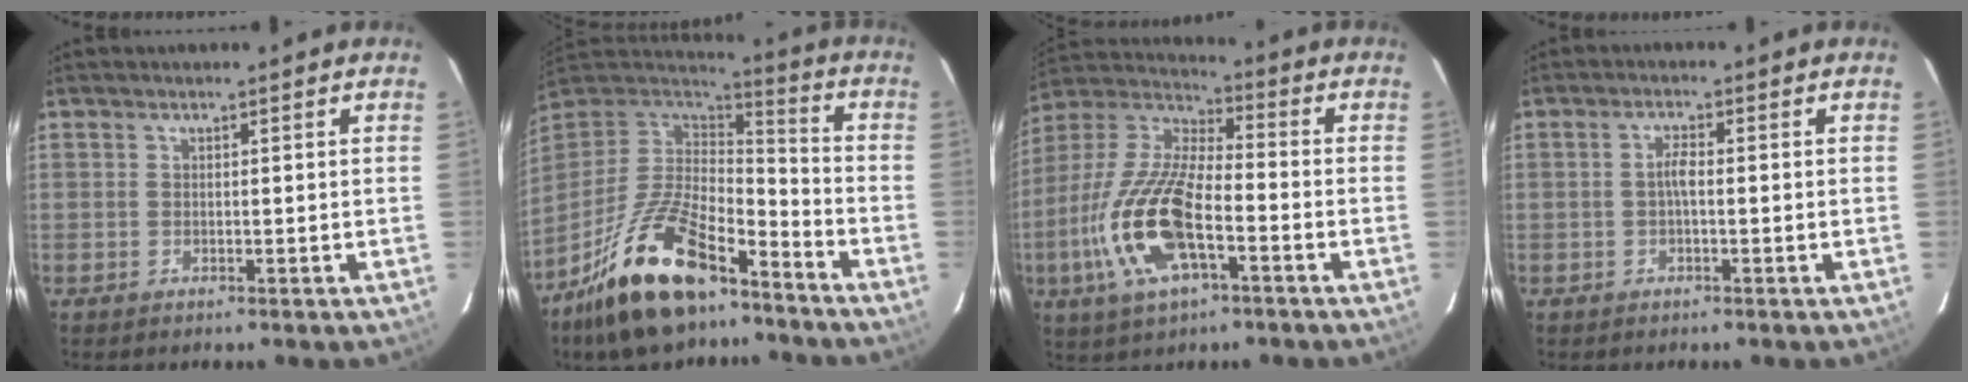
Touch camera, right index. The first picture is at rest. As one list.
[{"total": 22.2, "force": [-14.8, 8.9, 13.9], "torque": [-0.278, -0.016, -0.256]}, {"total": 18.2, "force": [-6.3, 6.8, 15.6], "torque": [-0.335, -0.012, -0.126]}, {"total": 2.0, "force": [-0.4, 0.6, 1.9], "torque": [-0.038, 0.007, -0.008]}]